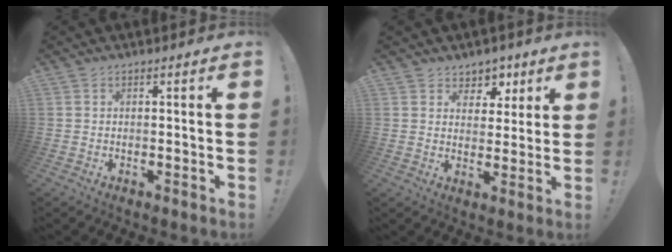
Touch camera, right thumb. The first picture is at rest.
{"total": 6.1, "force": [3.3, 5.1, 0.6], "torque": [0.010, -0.030, 0.065]}